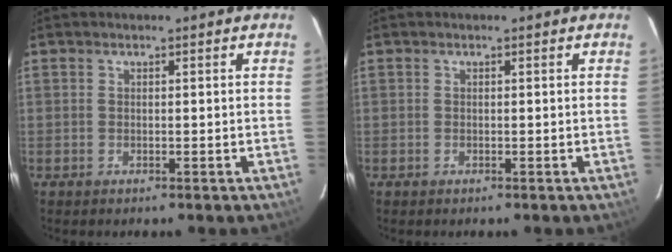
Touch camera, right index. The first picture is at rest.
{"total": 0.0}